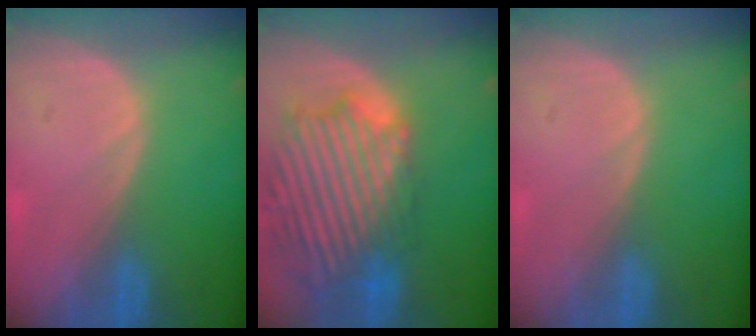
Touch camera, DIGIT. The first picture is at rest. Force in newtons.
{"total": 14.6, "press": 12.5, "slide": 7.5}
{"total": 0.0}